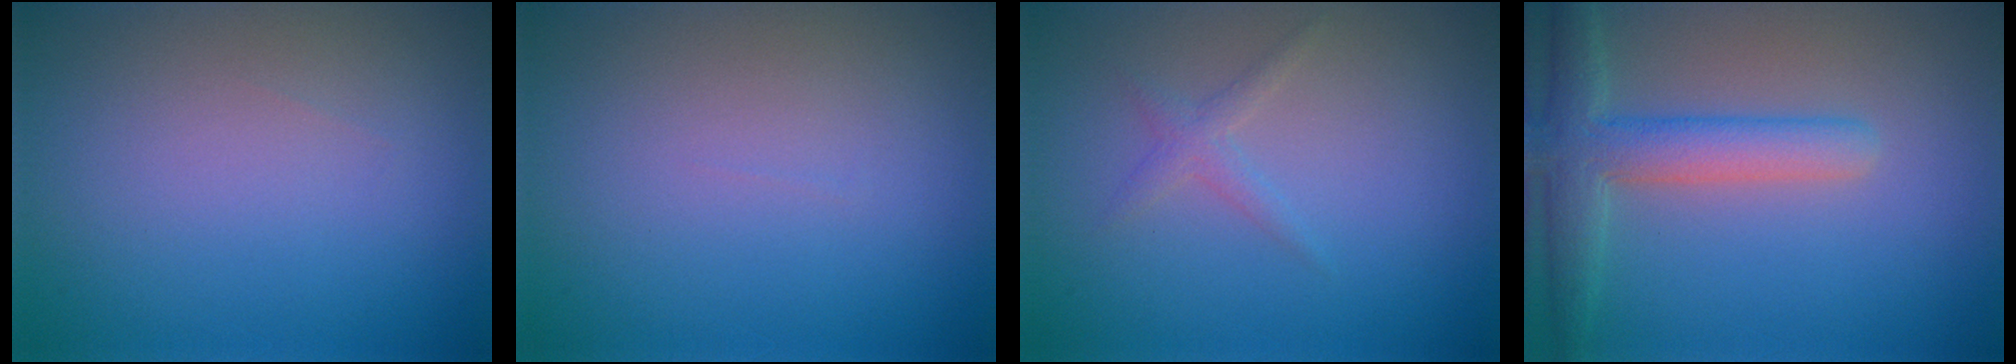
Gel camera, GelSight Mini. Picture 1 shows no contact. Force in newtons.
{"total": 0.0}
{"total": 1.2, "press": 1.2, "slide": 0.1}
{"total": 4.5, "press": 4.5, "slide": 0.5}